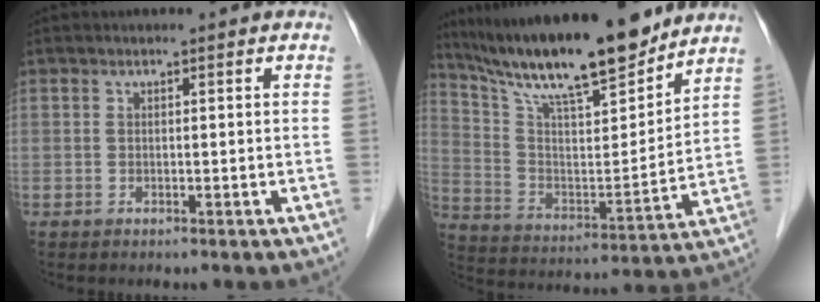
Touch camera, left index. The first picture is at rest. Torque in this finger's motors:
{"motor_torque": [0.38, -0.65, 0.92, 0.21]}